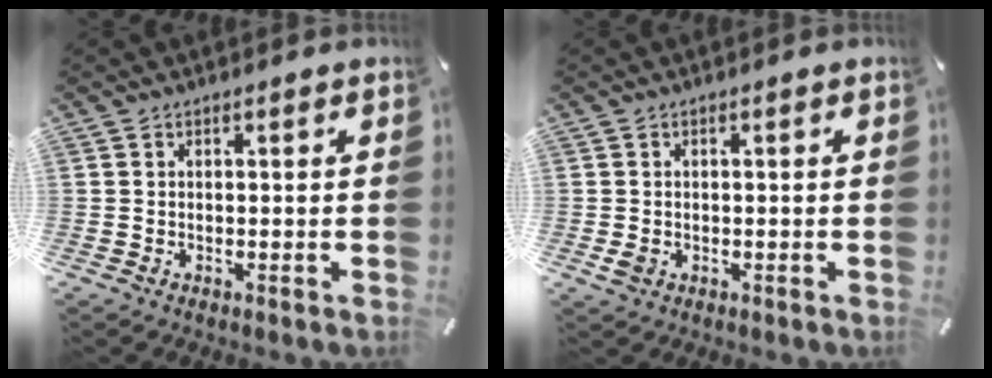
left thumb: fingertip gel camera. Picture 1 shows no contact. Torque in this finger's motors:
{"motor_torque": [0.51, 0.77, -0.01, 0.07, -0.01]}